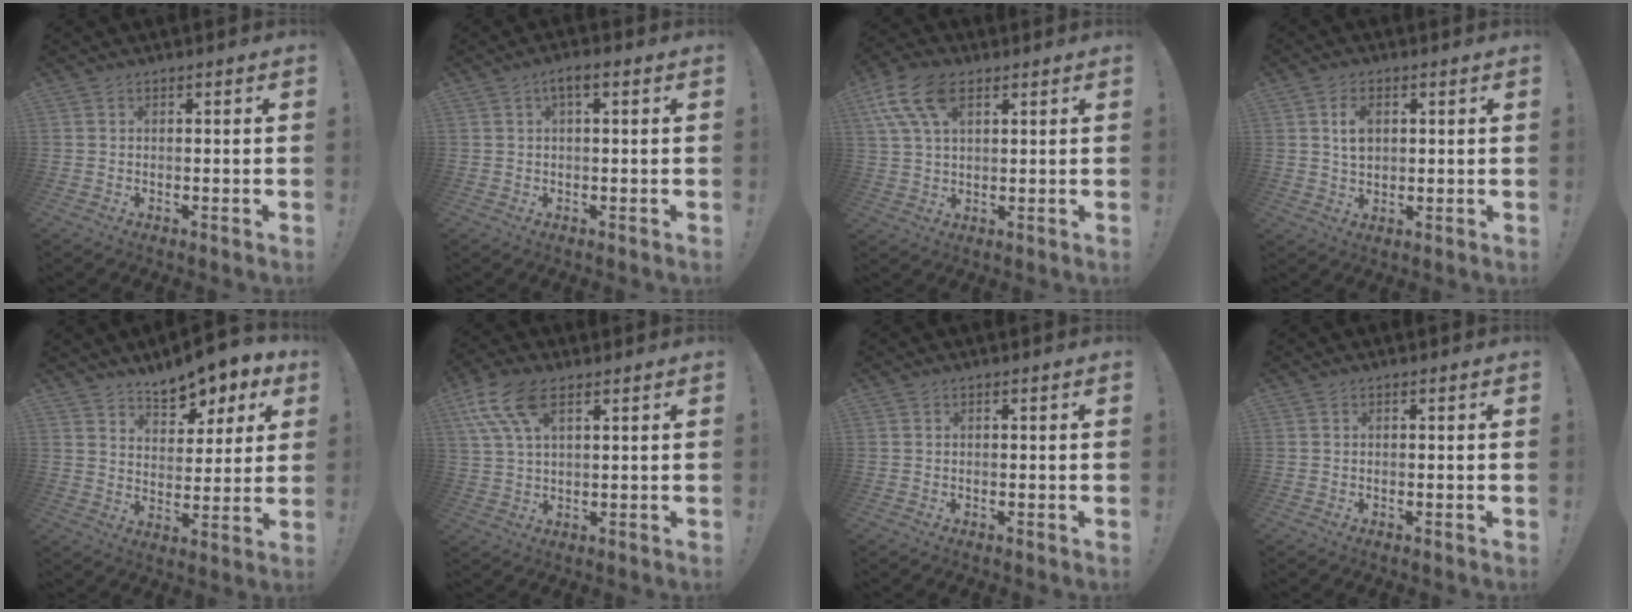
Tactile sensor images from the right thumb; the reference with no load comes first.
{"total": 3.3, "force": [0.7, 0.9, 3.1], "torque": [-0.054, 0.004, 0.009]}
{"total": 12.2, "force": [5.5, 6.7, 8.5], "torque": [-0.165, -0.007, 0.104]}
{"total": 5.7, "force": [1.5, 3.8, 4.0], "torque": [-0.053, -0.002, 0.024]}
{"total": 8.9, "force": [7.4, 3.9, 3.1], "torque": [-0.031, -0.066, 0.131]}
{"total": 11.4, "force": [5.6, 5.6, 8.3], "torque": [-0.162, -0.005, 0.109]}
{"total": 0.0}
{"total": 0.0}